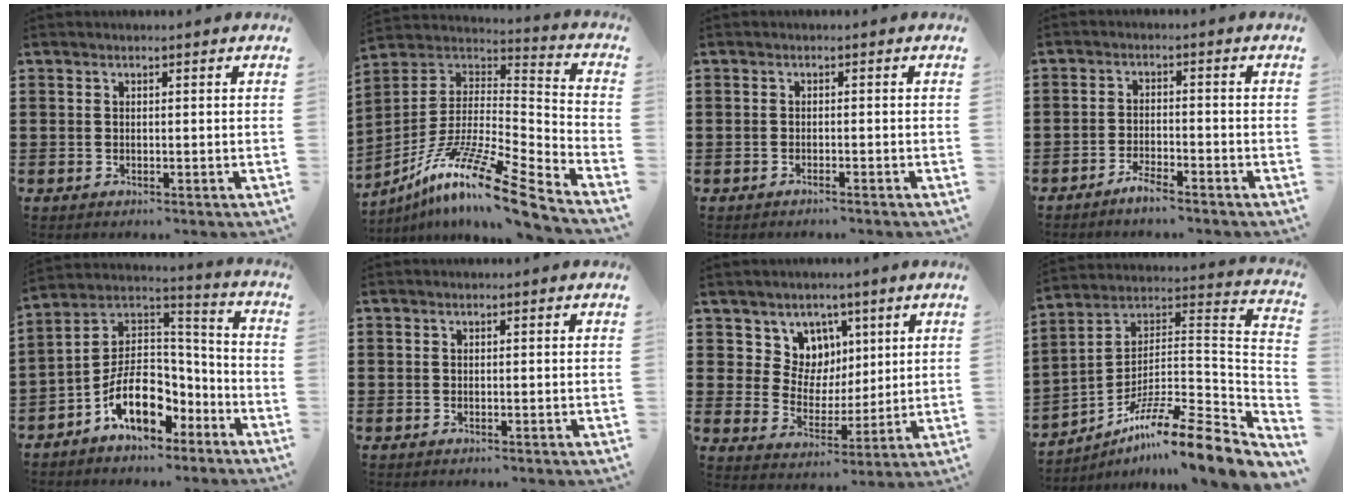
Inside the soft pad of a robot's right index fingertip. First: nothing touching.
{"total": 14.5, "force": [-10.0, 1.4, 10.4], "torque": [-0.193, 0.017, -0.189]}
{"total": 0.9, "force": [-0.8, -0.2, 0.3], "torque": [-0.006, 0.000, -0.016]}
{"total": 2.7, "force": [-2.5, 0.1, 0.8], "torque": [-0.016, 0.005, -0.049]}
{"total": 11.0, "force": [-5.1, 6.7, 7.1], "torque": [-0.145, 0.004, -0.095]}
{"total": 0.0}
{"total": 7.1, "force": [3.8, 6.0, 0.4], "torque": [-0.045, -0.020, 0.070]}
{"total": 11.2, "force": [-8.6, 0.0, 7.1], "torque": [-0.114, -0.001, -0.171]}